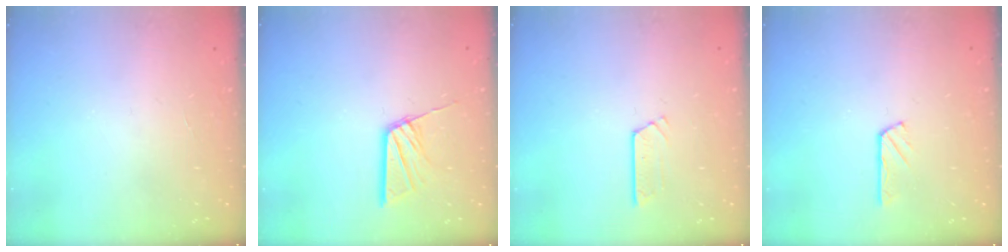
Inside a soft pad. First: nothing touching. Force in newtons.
{"total": 10.9, "press": 10.9, "slide": 1.0}
{"total": 2.7, "press": 2.7, "slide": 0.2}
{"total": 3.0, "press": 3.0, "slide": 0.4}